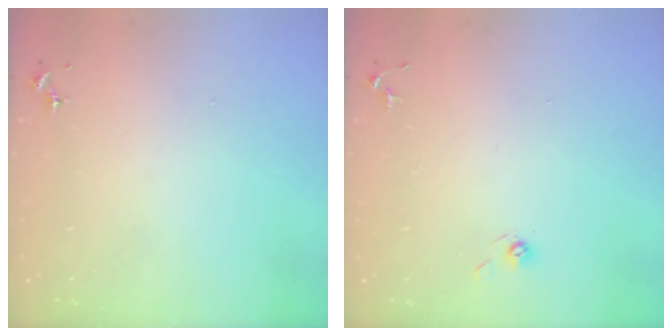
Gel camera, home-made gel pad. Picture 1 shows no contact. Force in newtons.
{"total": 4.7, "press": 4.4, "slide": 1.5}